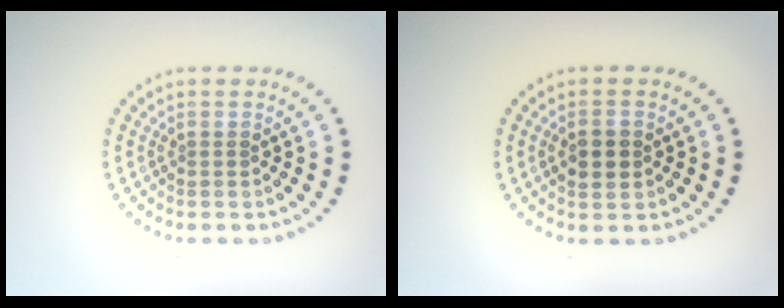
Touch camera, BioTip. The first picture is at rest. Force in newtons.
{"total": 2.4, "press": 2.4, "slide": 0.2}